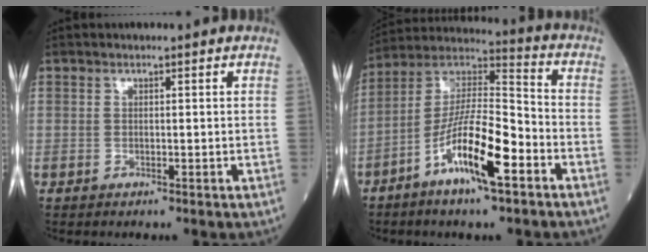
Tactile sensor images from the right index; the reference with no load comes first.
{"total": 14.5, "force": [-6.4, 2.6, 12.7], "torque": [-0.240, 0.002, -0.118]}